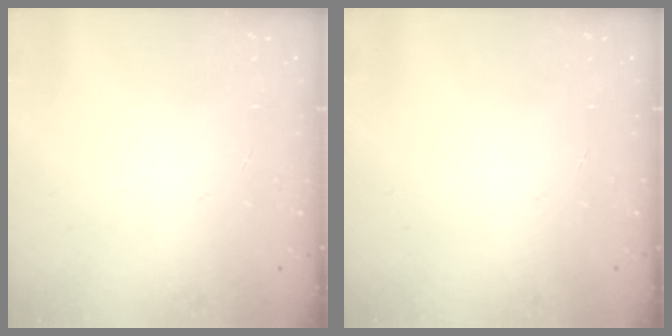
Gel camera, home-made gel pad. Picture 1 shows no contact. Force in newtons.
{"total": 0.0}